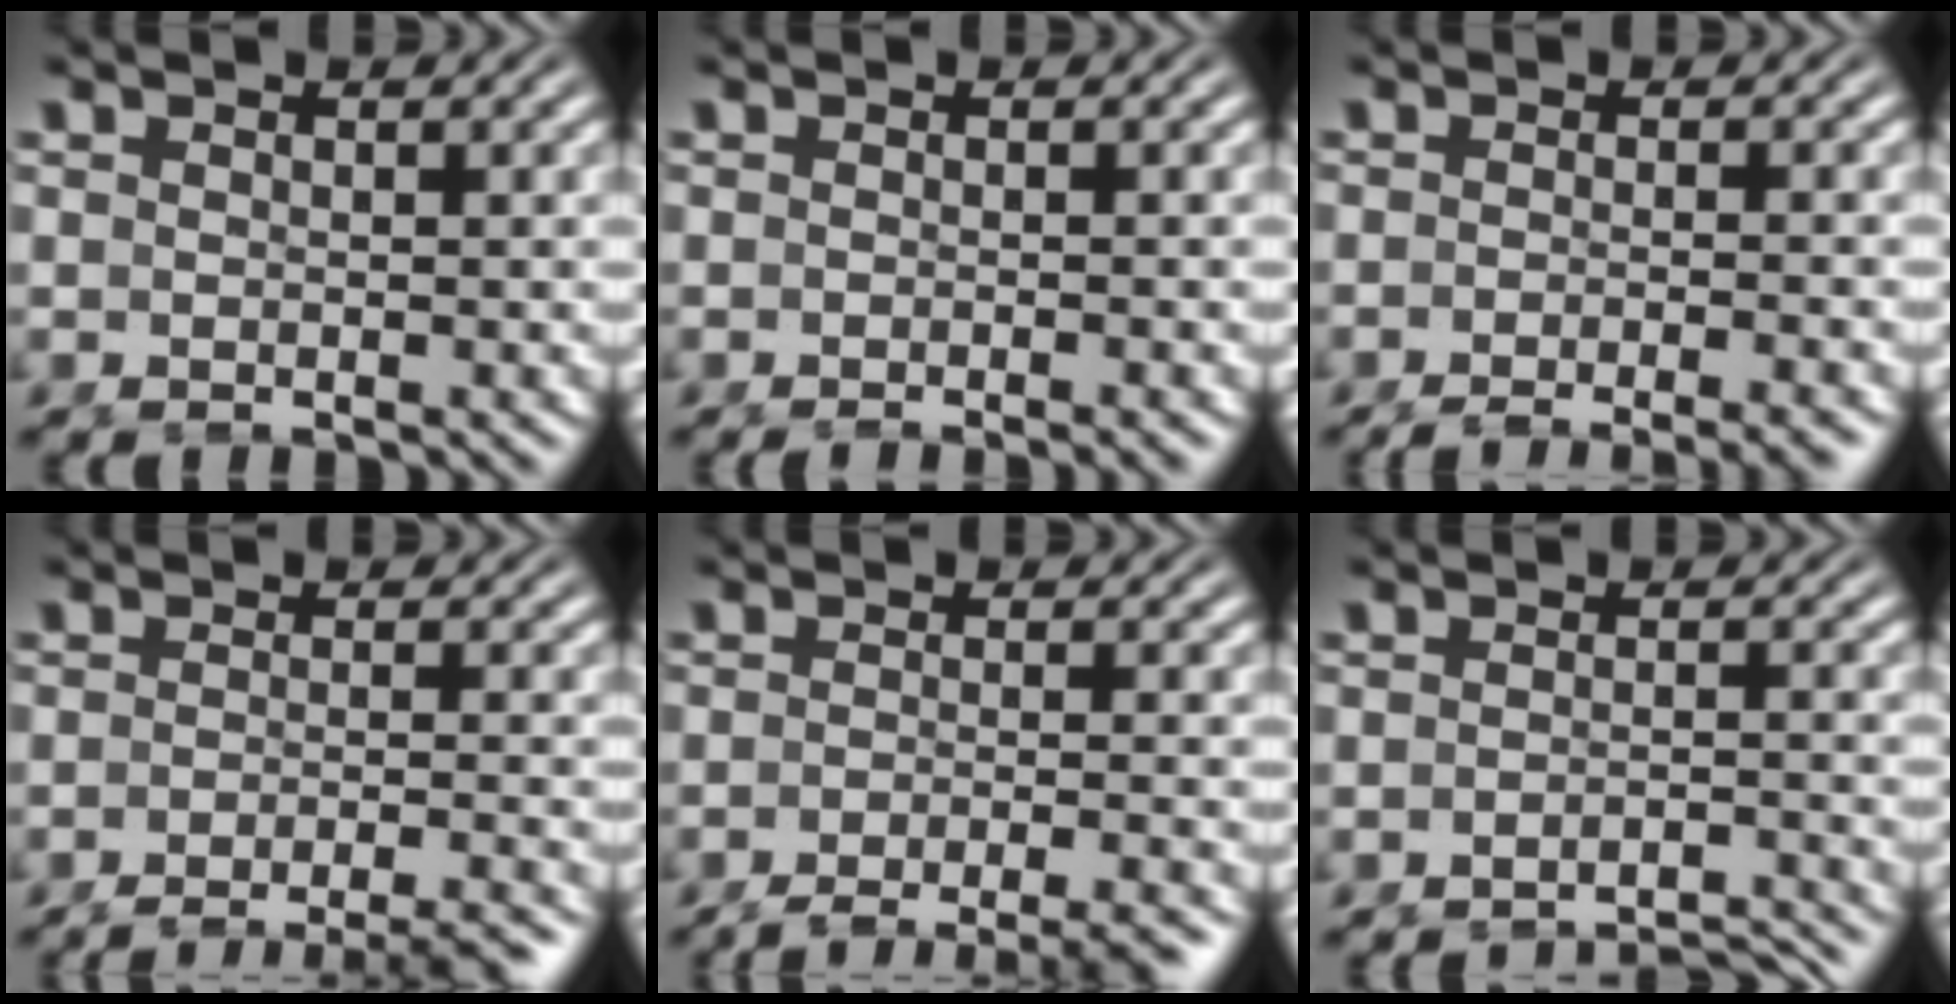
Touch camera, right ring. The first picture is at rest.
{"total": 1.9, "force": [-1.8, -0.2, 0.7], "torque": [-0.002, -0.002, -0.025]}
{"total": 6.0, "force": [-5.6, 0.7, 2.0], "torque": [-0.019, -0.011, -0.084]}
{"total": 8.2, "force": [-7.5, 1.3, 3.2], "torque": [-0.028, -0.017, -0.107]}
{"total": 9.1, "force": [-8.2, 1.7, 3.4], "torque": [-0.035, -0.020, -0.118]}
{"total": 5.1, "force": [-5.1, 0.0, 0.6], "torque": [-0.002, -0.018, -0.077]}